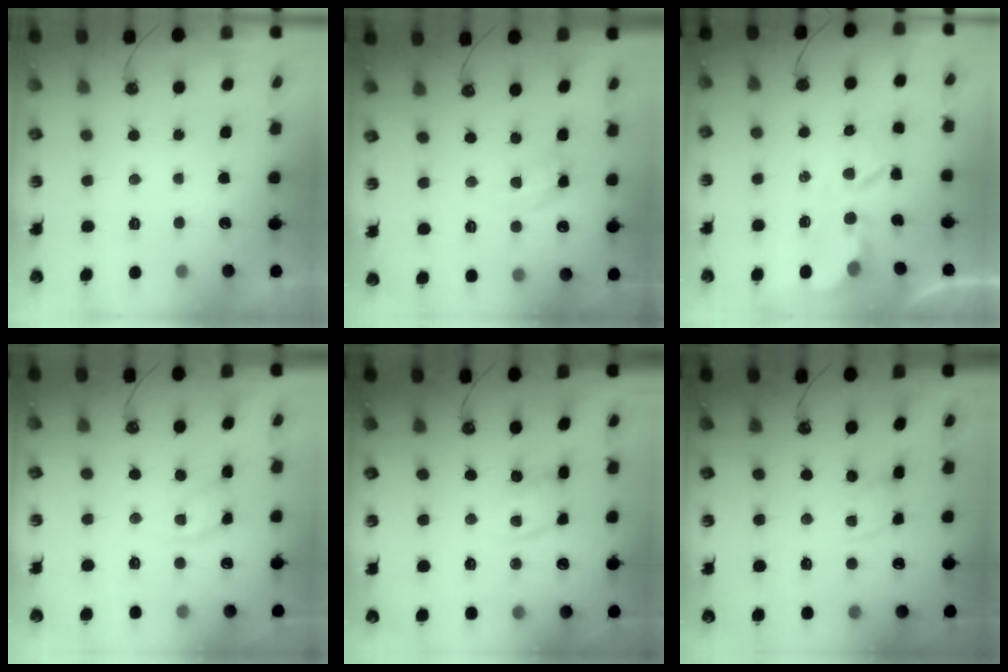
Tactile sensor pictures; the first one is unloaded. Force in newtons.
{"total": 9.4, "press": 9.4, "slide": 0.7}
{"total": 5.3, "press": 5.3, "slide": 0.4}
{"total": 9.5, "press": 9.4, "slide": 0.6}
{"total": 8.2, "press": 8.1, "slide": 0.5}
{"total": 2.7, "press": 2.7, "slide": 0.1}